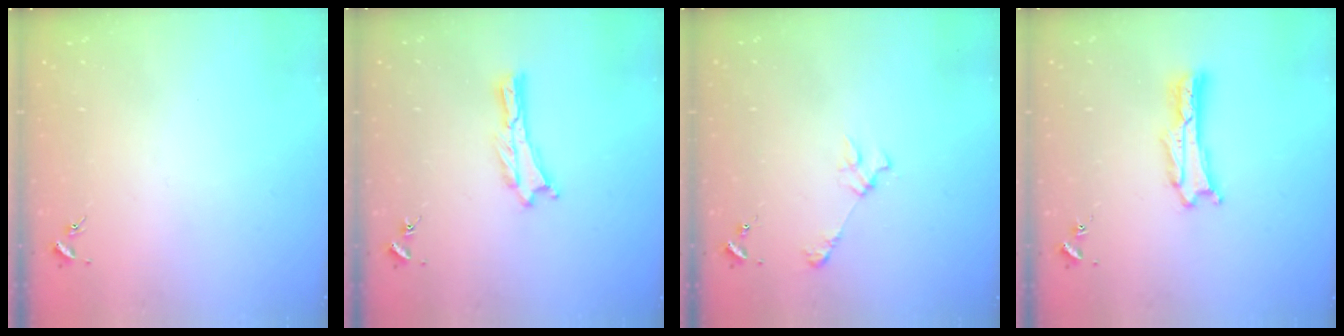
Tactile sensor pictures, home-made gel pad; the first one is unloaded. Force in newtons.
{"total": 0.0}
{"total": 2.4, "press": 2.4, "slide": 0.3}
{"total": 1.4, "press": 1.4, "slide": 0.0}